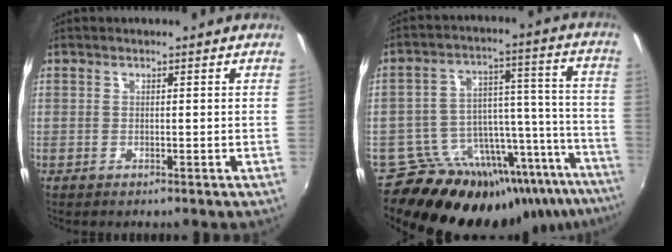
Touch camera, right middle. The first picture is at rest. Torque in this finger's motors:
{"motor_torque": [1.00, -1.14, 0.07, 0.04]}